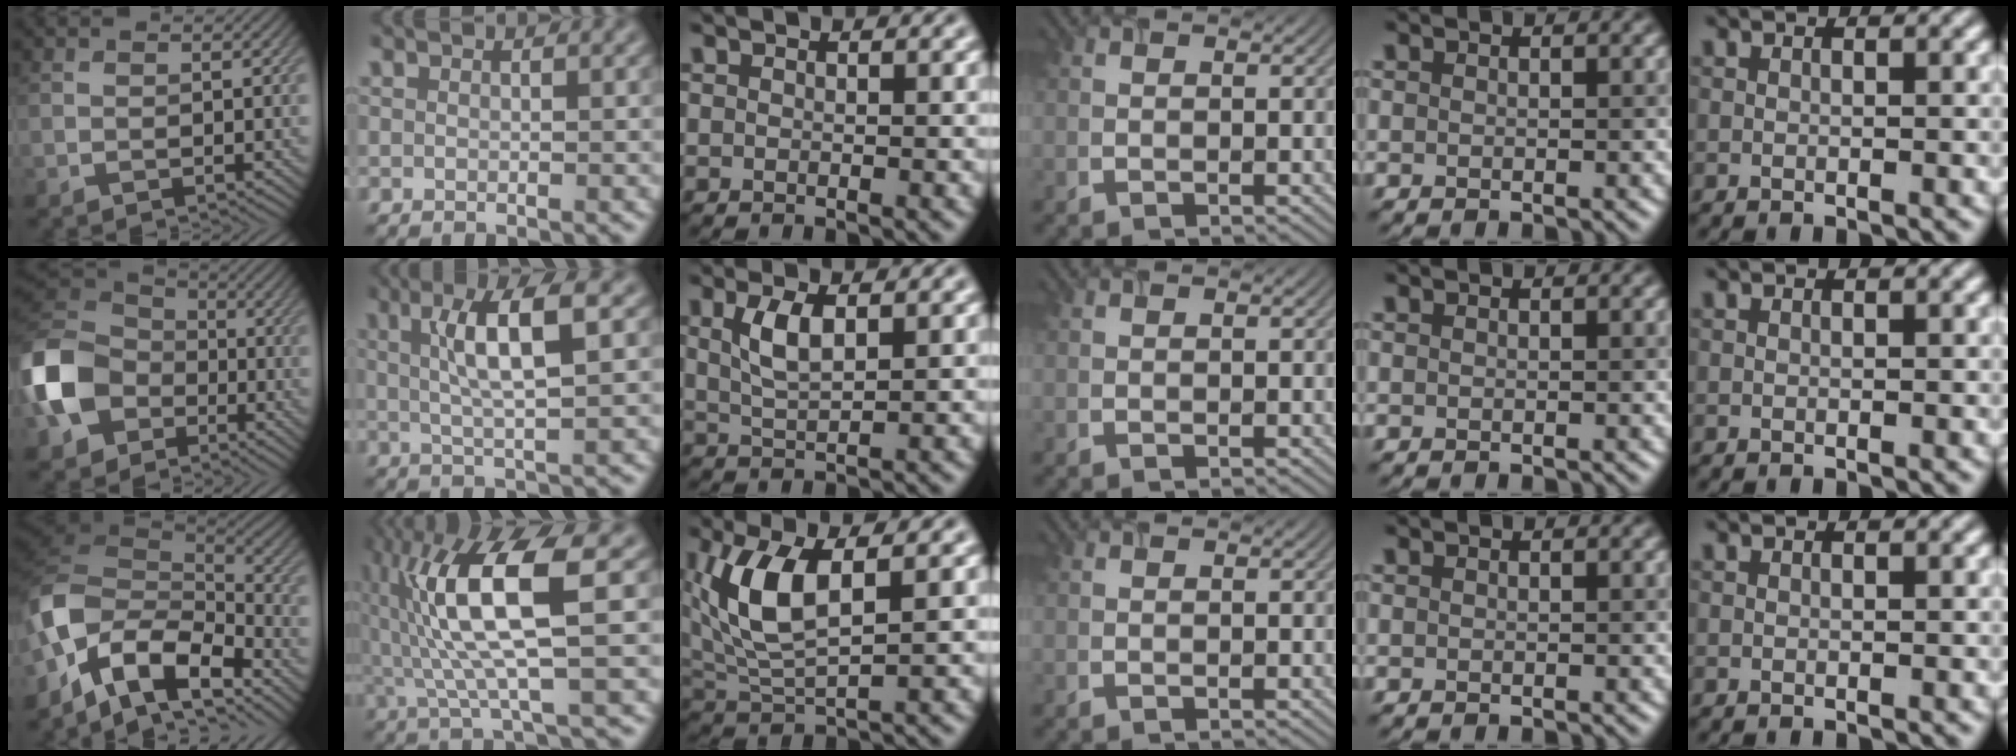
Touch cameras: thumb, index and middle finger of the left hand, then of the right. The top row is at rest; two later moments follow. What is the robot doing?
{"motion": "lift_and_place", "object": "timer"}